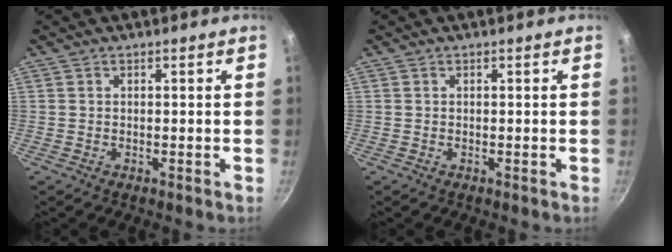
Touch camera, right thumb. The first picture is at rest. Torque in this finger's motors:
{"motor_torque": [-0.03, 0.03, 0.00, 0.00, 0.00]}